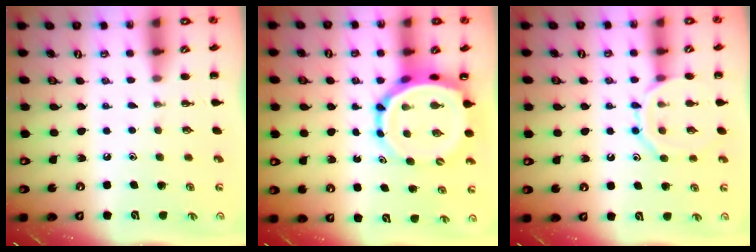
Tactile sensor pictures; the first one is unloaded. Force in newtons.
{"total": 8.5, "press": 8.1, "slide": 2.3}
{"total": 11.2, "press": 11.1, "slide": 0.7}